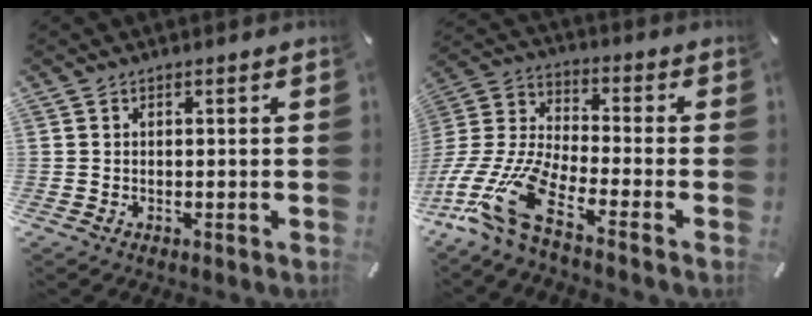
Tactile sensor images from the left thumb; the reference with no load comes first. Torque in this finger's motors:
{"motor_torque": [0.27, 4.03, 1.67, 1.10, 0.25]}